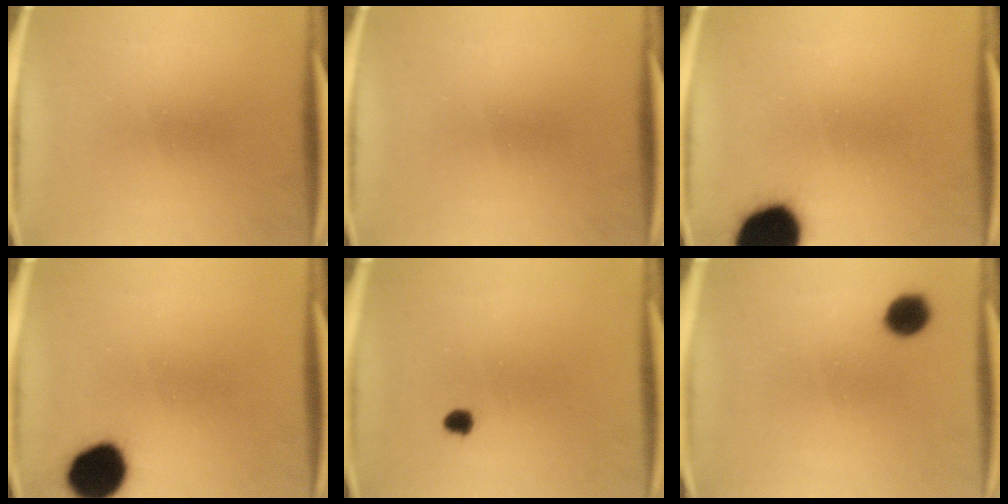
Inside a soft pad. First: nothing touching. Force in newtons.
{"total": 0.0}
{"total": 18.1}
{"total": 12.2}
{"total": 1.7}
{"total": 5.5}